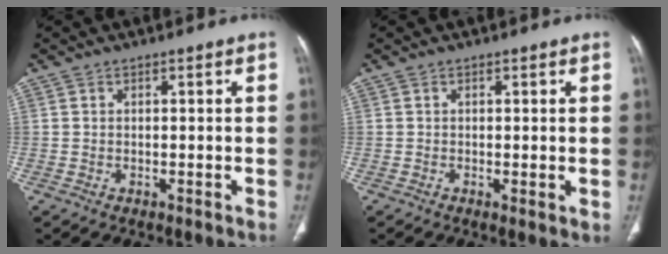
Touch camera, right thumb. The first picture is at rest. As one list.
[{"total": 1.4, "force": [0.0, 0.4, 1.3], "torque": [-0.026, -0.008, 0.001]}]